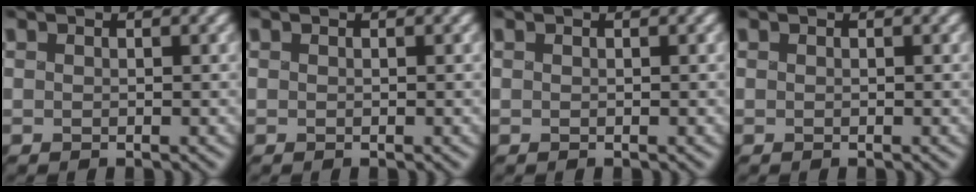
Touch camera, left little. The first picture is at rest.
{"total": 0.0}
{"total": 0.0}
{"total": 0.0}